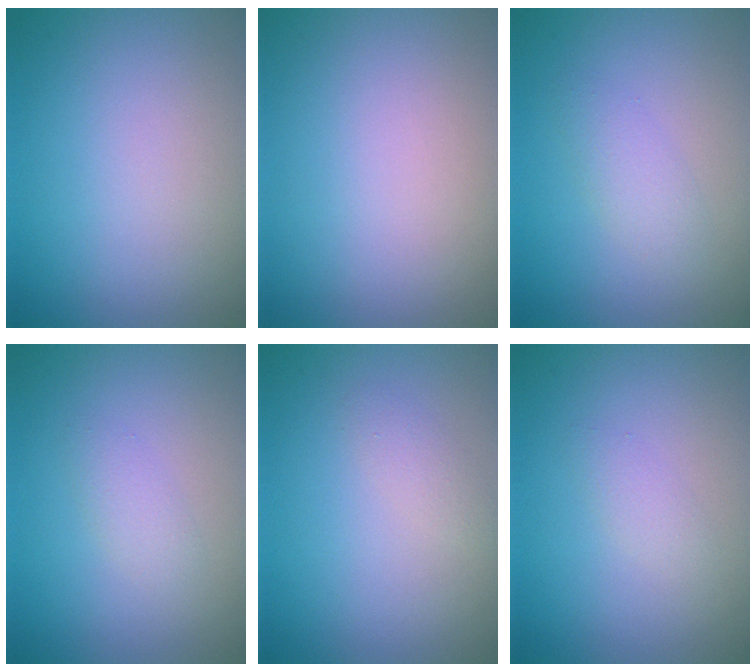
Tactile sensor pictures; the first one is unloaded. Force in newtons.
{"total": 0.0}
{"total": 1.8, "press": 1.8, "slide": 0.1}
{"total": 1.3, "press": 1.3, "slide": 0.1}
{"total": 1.1, "press": 1.1, "slide": 0.1}
{"total": 1.1, "press": 1.1, "slide": 0.0}